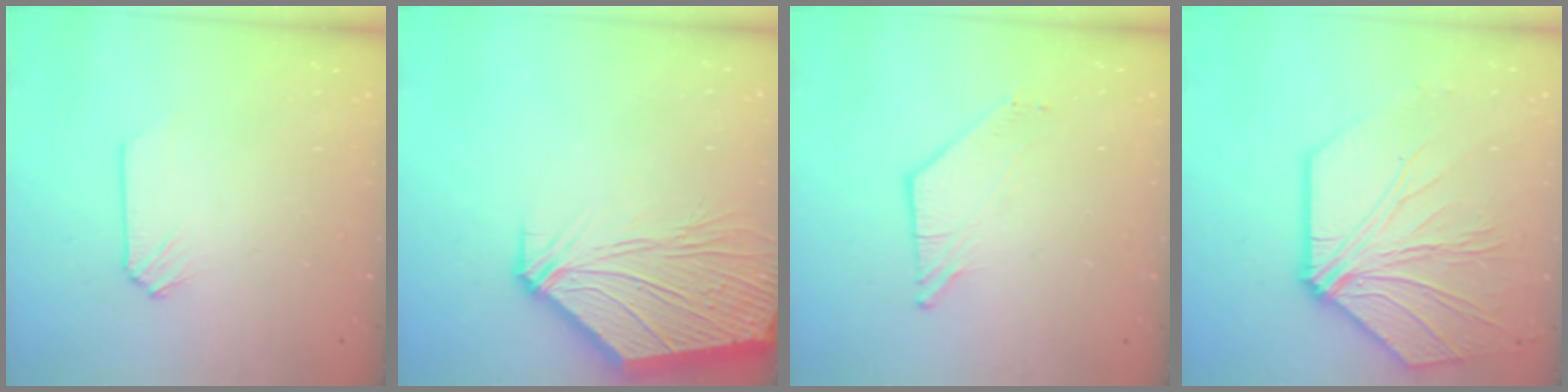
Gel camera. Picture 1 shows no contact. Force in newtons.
{"total": 16.1, "press": 15.9, "slide": 2.7}
{"total": 3.4, "press": 3.4, "slide": 0.3}
{"total": 13.5, "press": 13.4, "slide": 1.5}